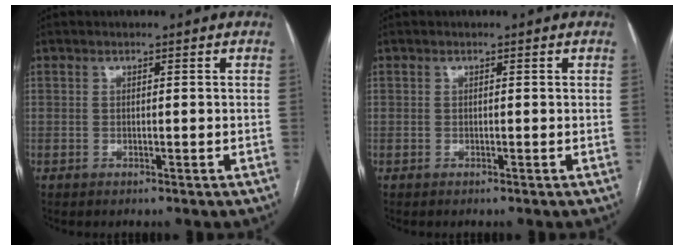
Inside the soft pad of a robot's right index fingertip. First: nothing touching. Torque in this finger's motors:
{"motor_torque": [-0.04, 0.07, -0.52, -0.10]}